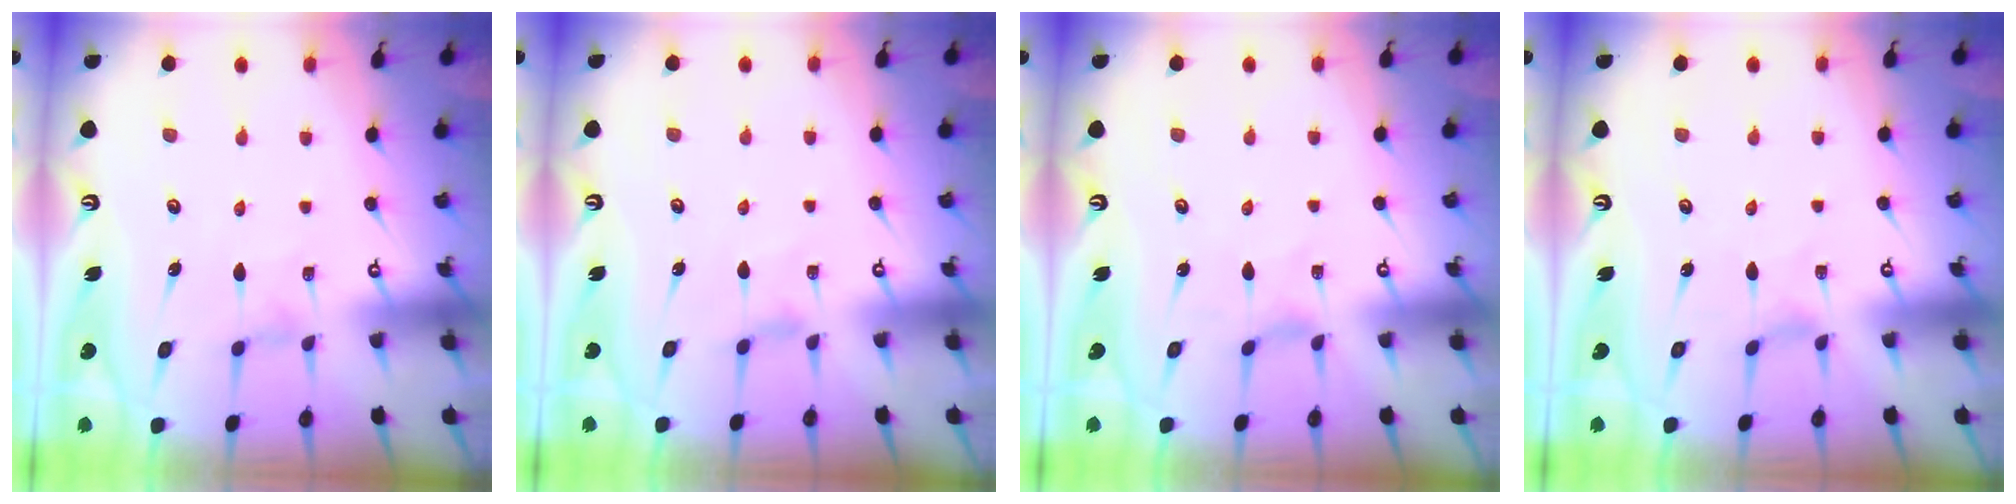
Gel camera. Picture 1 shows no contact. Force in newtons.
{"total": 1.4, "press": 1.3, "slide": 0.4}
{"total": 1.3, "press": 1.3, "slide": 0.2}
{"total": 0.6, "press": 0.5, "slide": 0.2}